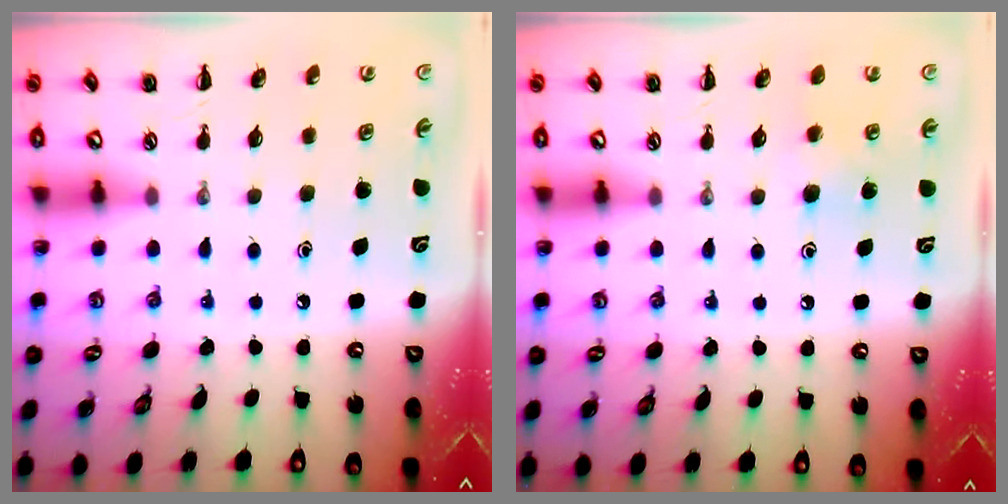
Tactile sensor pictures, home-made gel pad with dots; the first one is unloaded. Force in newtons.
{"total": 5.5, "press": 5.2, "slide": 1.9}